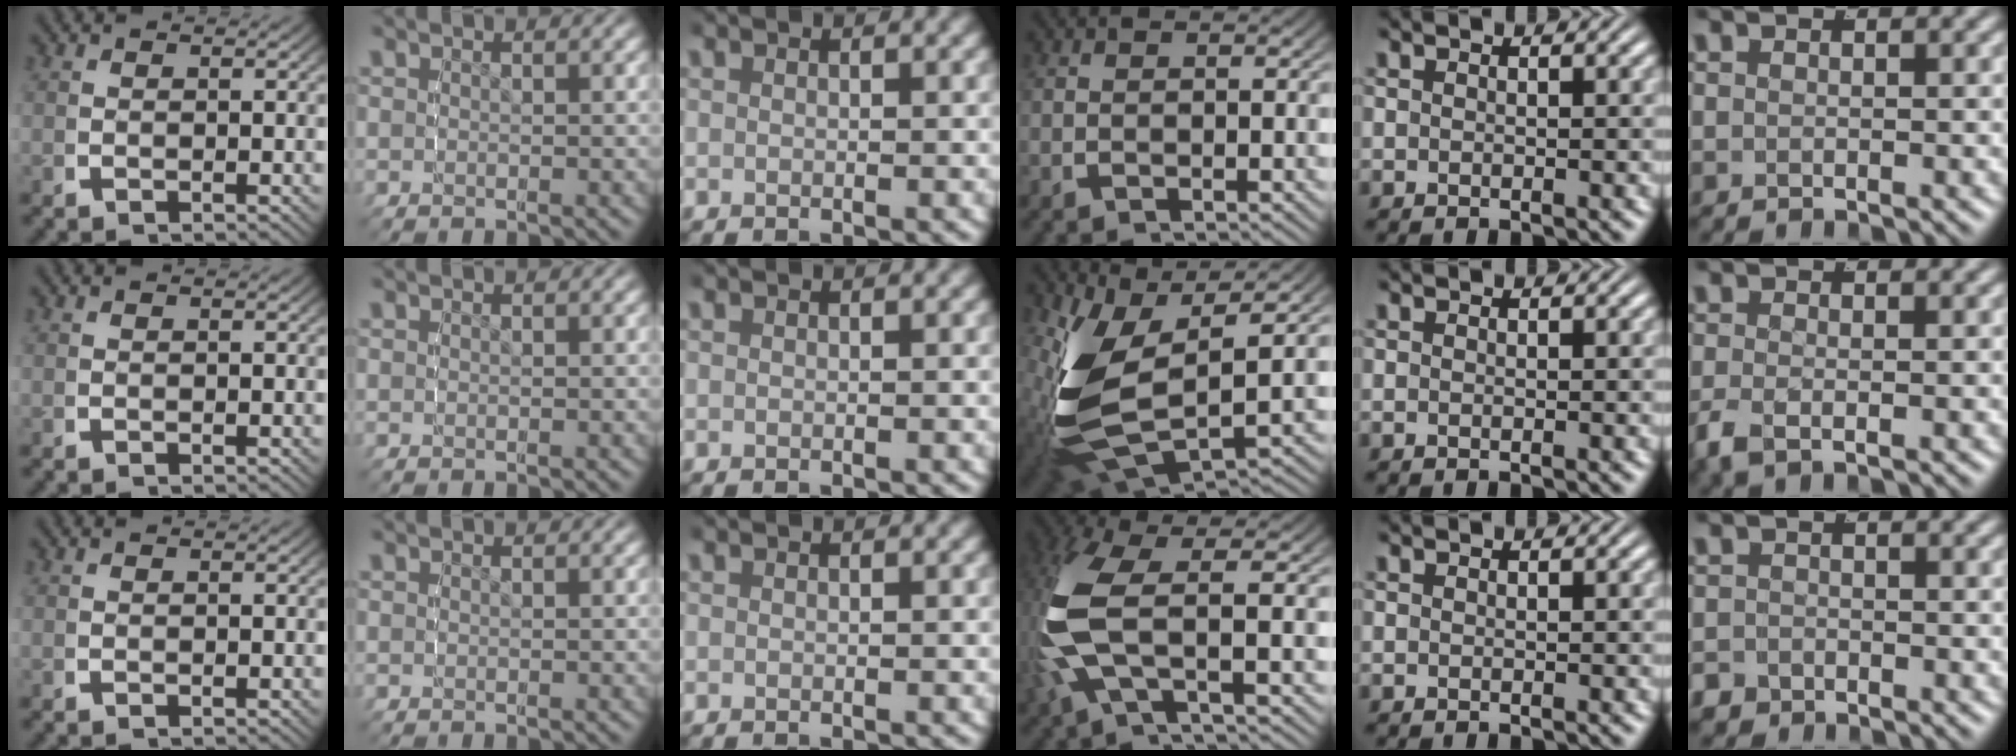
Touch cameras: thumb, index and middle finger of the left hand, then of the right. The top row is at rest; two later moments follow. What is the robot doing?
{"motion": "lift_and_place", "object": "glasses"}